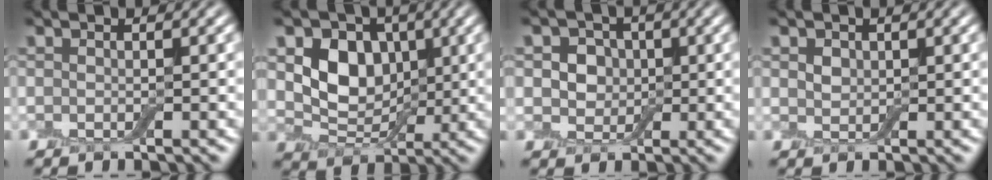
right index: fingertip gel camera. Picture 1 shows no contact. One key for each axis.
{"total": 5.7, "fx": 1.3, "fy": 4.5, "fz": 3.3, "tx": -0.063, "ty": -0.005, "tz": 0.017}
{"total": 4.1, "fx": 0.9, "fy": 3.4, "fz": 2.0, "tx": -0.025, "ty": 0.008, "tz": -0.003}
{"total": 1.2, "fx": 0.6, "fy": 1.0, "fz": 0.5, "tx": -0.012, "ty": 0.000, "tz": 0.012}